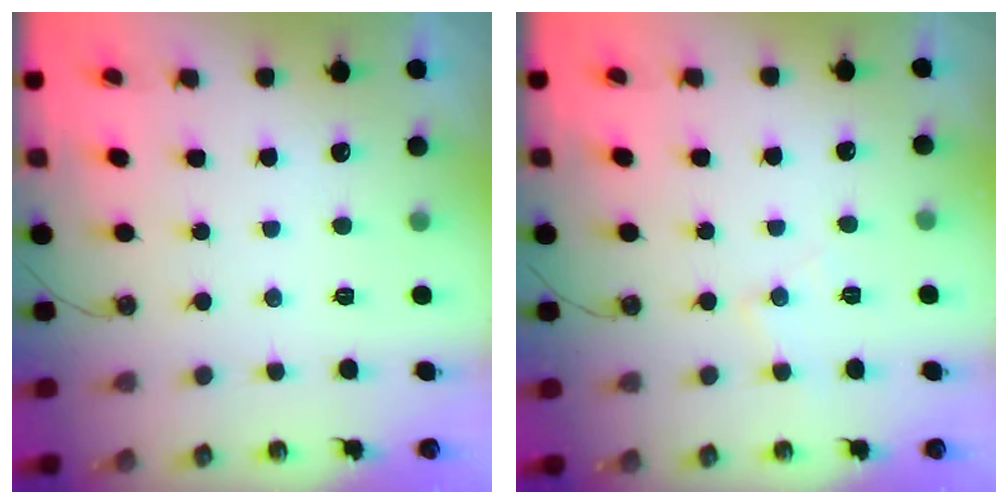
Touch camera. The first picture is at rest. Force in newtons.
{"total": 5.6, "press": 5.6, "slide": 0.4}